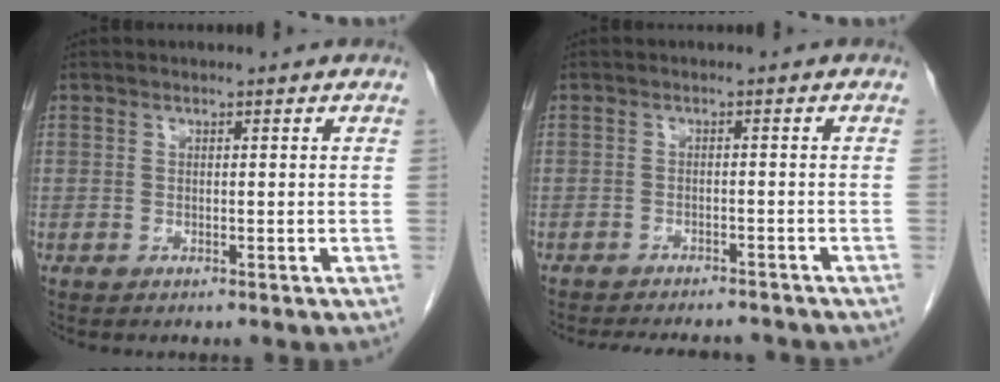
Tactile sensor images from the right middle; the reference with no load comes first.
{"total": 9.1, "force": [-8.3, 2.4, 2.8], "torque": [-0.042, 0.002, -0.105]}